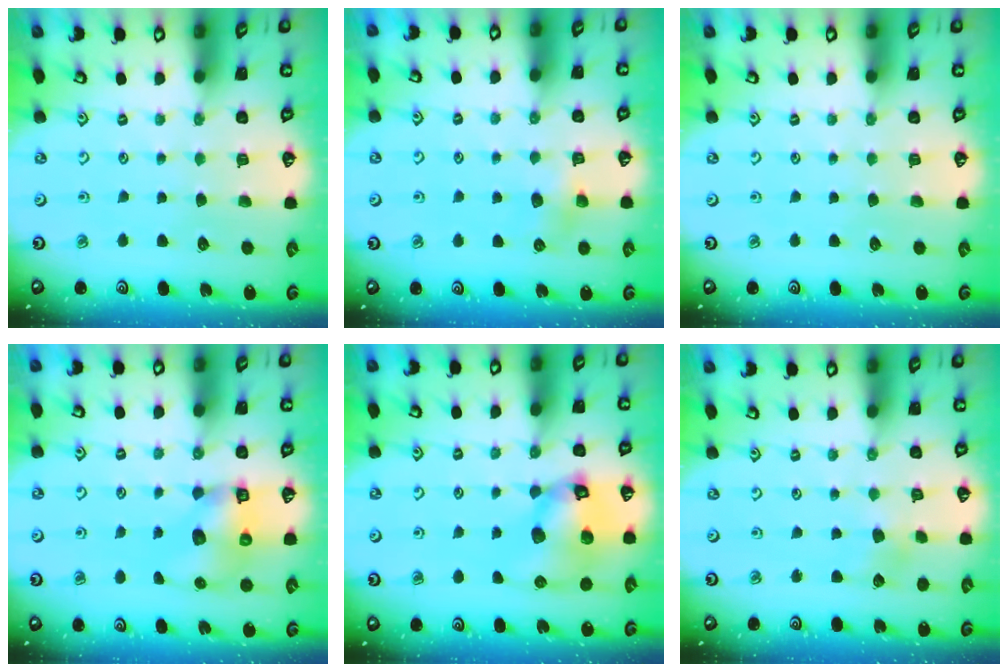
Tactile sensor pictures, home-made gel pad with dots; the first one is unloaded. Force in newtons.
{"total": 4.4, "press": 4.3, "slide": 0.3}
{"total": 0.0}
{"total": 7.6, "press": 7.5, "slide": 0.9}
{"total": 12.3, "press": 12.2, "slide": 1.6}
{"total": 3.5, "press": 3.5, "slide": 0.3}